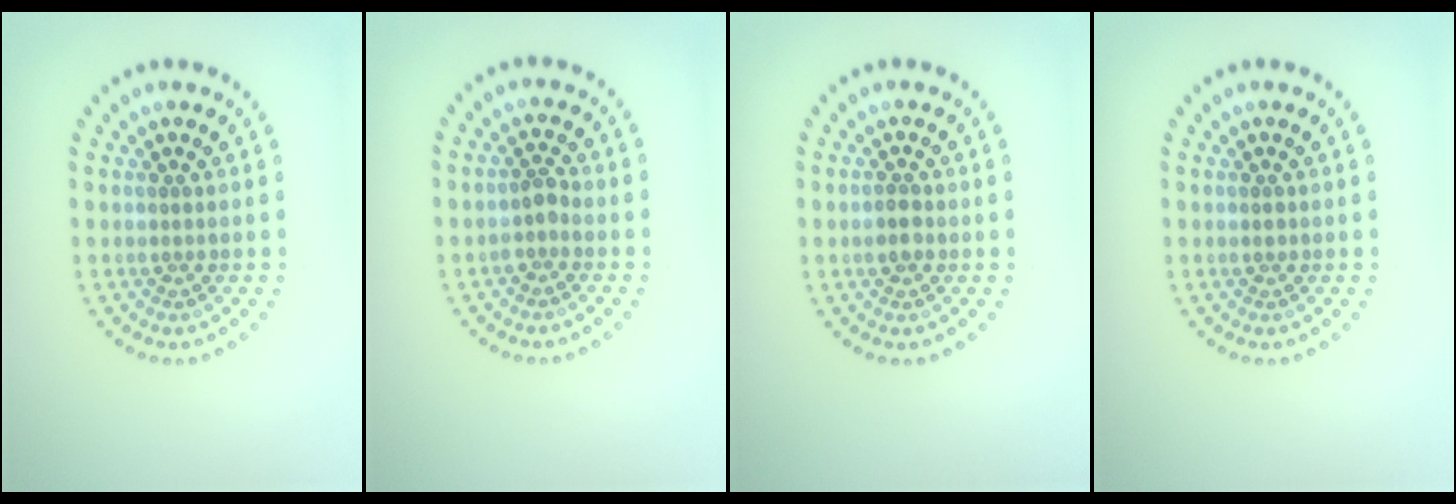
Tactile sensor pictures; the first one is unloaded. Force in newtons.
{"total": 1.2, "press": 1.0, "slide": 0.6}
{"total": 1.5, "press": 1.5, "slide": 0.3}
{"total": 0.5, "press": 0.5, "slide": 0.2}